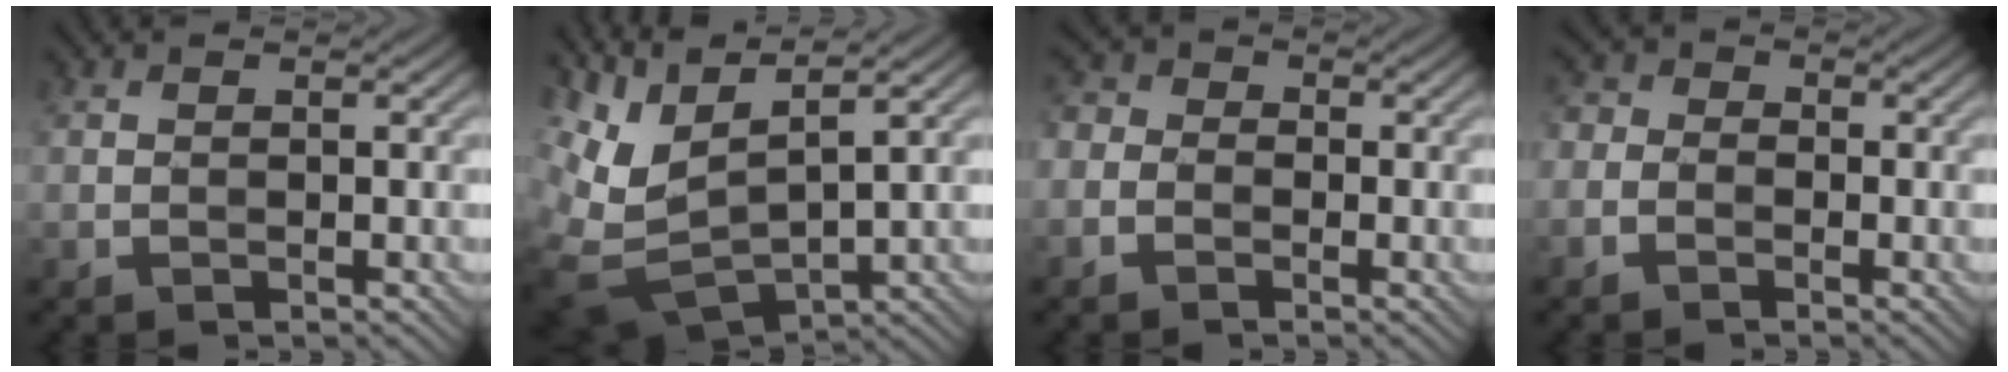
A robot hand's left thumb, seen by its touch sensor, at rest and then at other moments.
{"total": 9.1, "force": [4.6, 3.2, 7.1], "torque": [-0.192, -0.003, 0.099]}
{"total": 3.1, "force": [-1.6, 2.4, 1.2], "torque": [-0.032, 0.003, -0.046]}
{"total": 2.8, "force": [-1.6, 2.1, 1.0], "torque": [-0.026, 0.003, -0.046]}